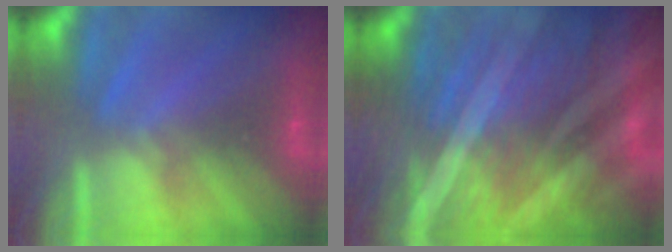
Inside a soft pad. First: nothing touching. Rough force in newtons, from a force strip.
{"total": 8.6}